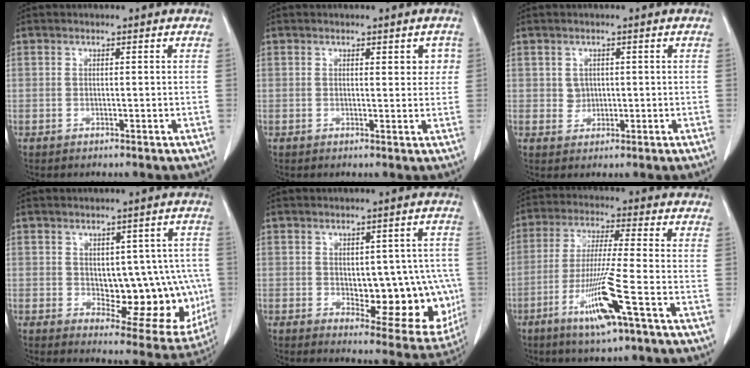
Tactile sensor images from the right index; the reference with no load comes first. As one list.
[{"total": 2.8, "force": [1.0, 1.2, 2.3], "torque": [-0.021, 0.002, 0.011]}, {"total": 1.9, "force": [0.4, 1.7, 0.6], "torque": [-0.008, -0.001, 0.009]}, {"total": 13.1, "force": [-0.5, 6.7, 11.2], "torque": [-0.122, 0.012, 0.016]}, {"total": 13.5, "force": [-1.4, 6.6, 11.7], "torque": [-0.133, 0.009, 0.005]}, {"total": 11.1, "force": [-4.9, -0.7, 10.0], "torque": [-0.196, -0.022, -0.094]}]